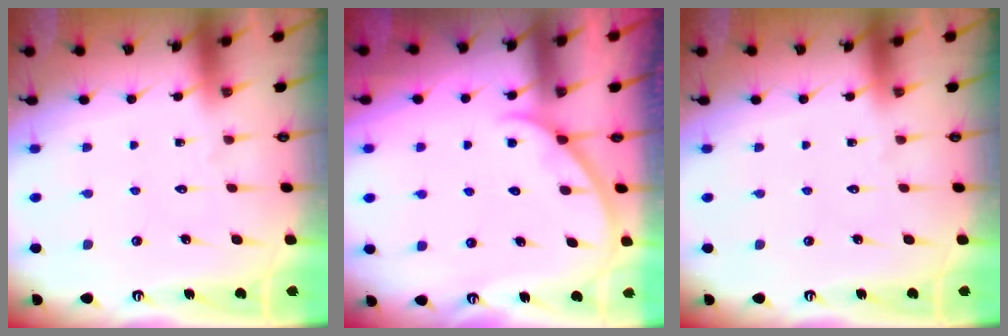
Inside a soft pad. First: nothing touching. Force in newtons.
{"total": 2.9, "press": 2.9, "slide": 0.4}
{"total": 0.0}